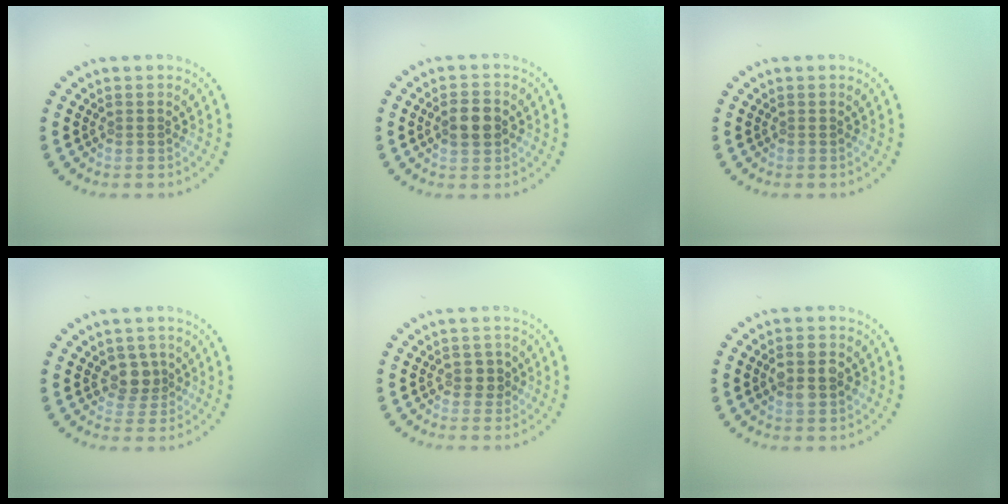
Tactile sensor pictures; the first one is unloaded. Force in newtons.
{"total": 3.0, "press": 3.0, "slide": 0.1}
{"total": 0.0}
{"total": 2.0, "press": 1.7, "slide": 1.1}
{"total": 1.3, "press": 1.1, "slide": 0.6}
{"total": 2.8, "press": 2.8, "slide": 0.2}